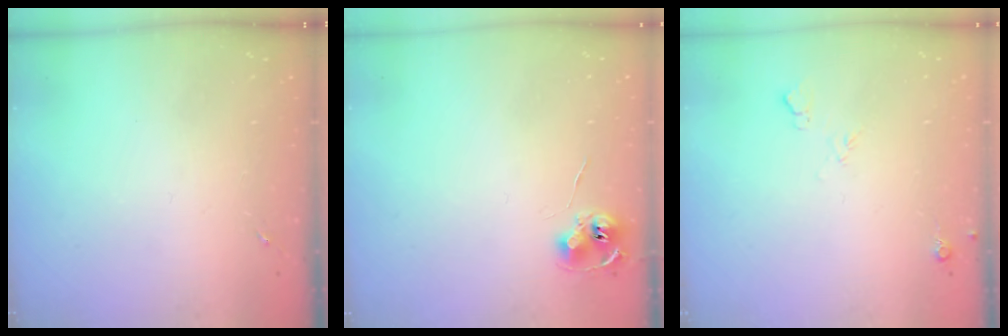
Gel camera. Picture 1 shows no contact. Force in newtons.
{"total": 7.5, "press": 7.5, "slide": 0.5}
{"total": 4.6, "press": 4.5, "slide": 0.8}